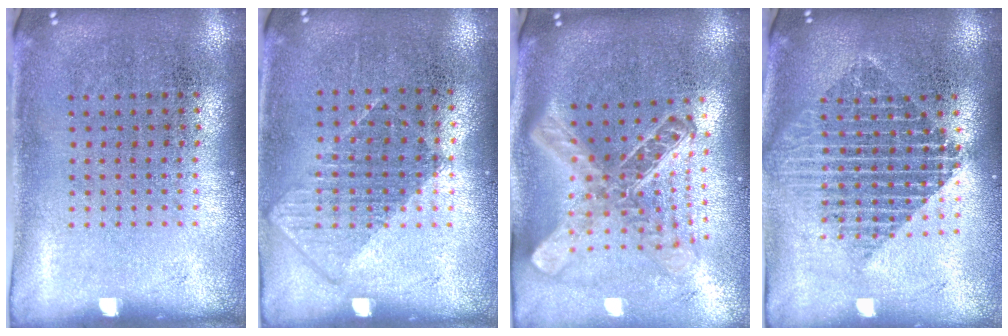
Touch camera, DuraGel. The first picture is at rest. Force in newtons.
{"total": 0.8, "press": 0.7, "slide": 0.4}
{"total": 2.7, "press": 2.0, "slide": 1.8}
{"total": 2.1, "press": 1.7, "slide": 1.2}